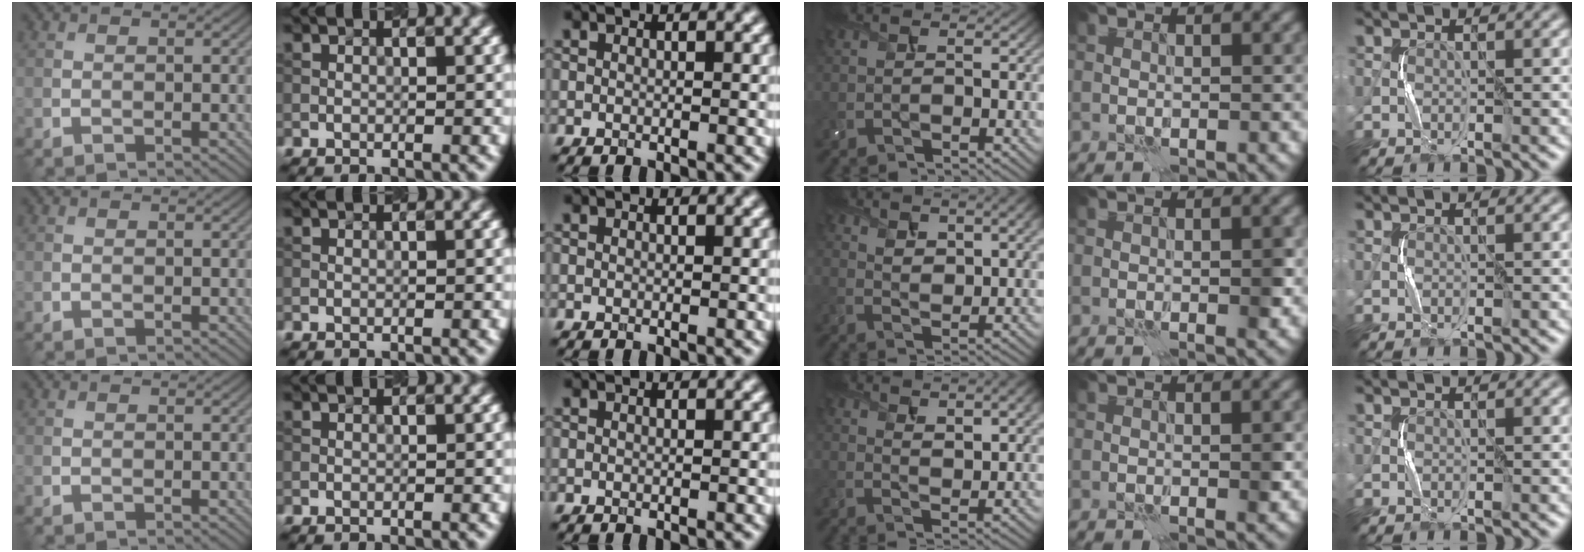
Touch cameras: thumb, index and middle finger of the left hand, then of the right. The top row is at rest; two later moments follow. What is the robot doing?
{"motion": "squeeze", "object": "air blower"}